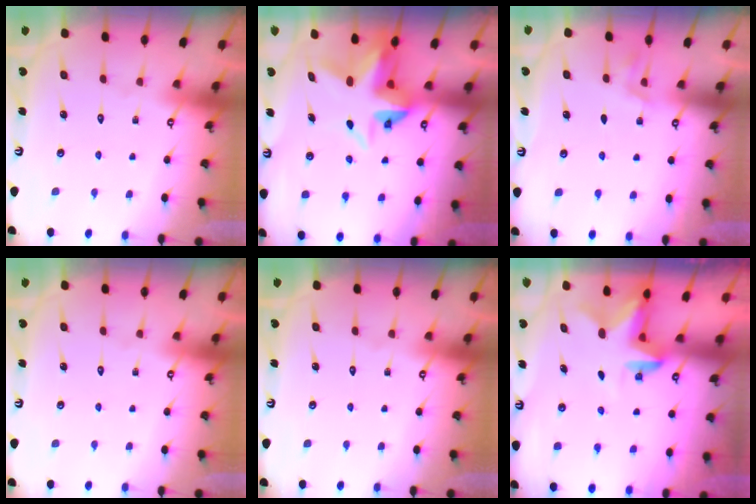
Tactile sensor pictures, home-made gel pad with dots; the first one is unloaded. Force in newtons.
{"total": 6.4, "press": 6.4, "slide": 0.6}
{"total": 2.5, "press": 1.7, "slide": 1.7}
{"total": 0.0}
{"total": 0.0}
{"total": 2.6, "press": 2.6, "slide": 0.4}